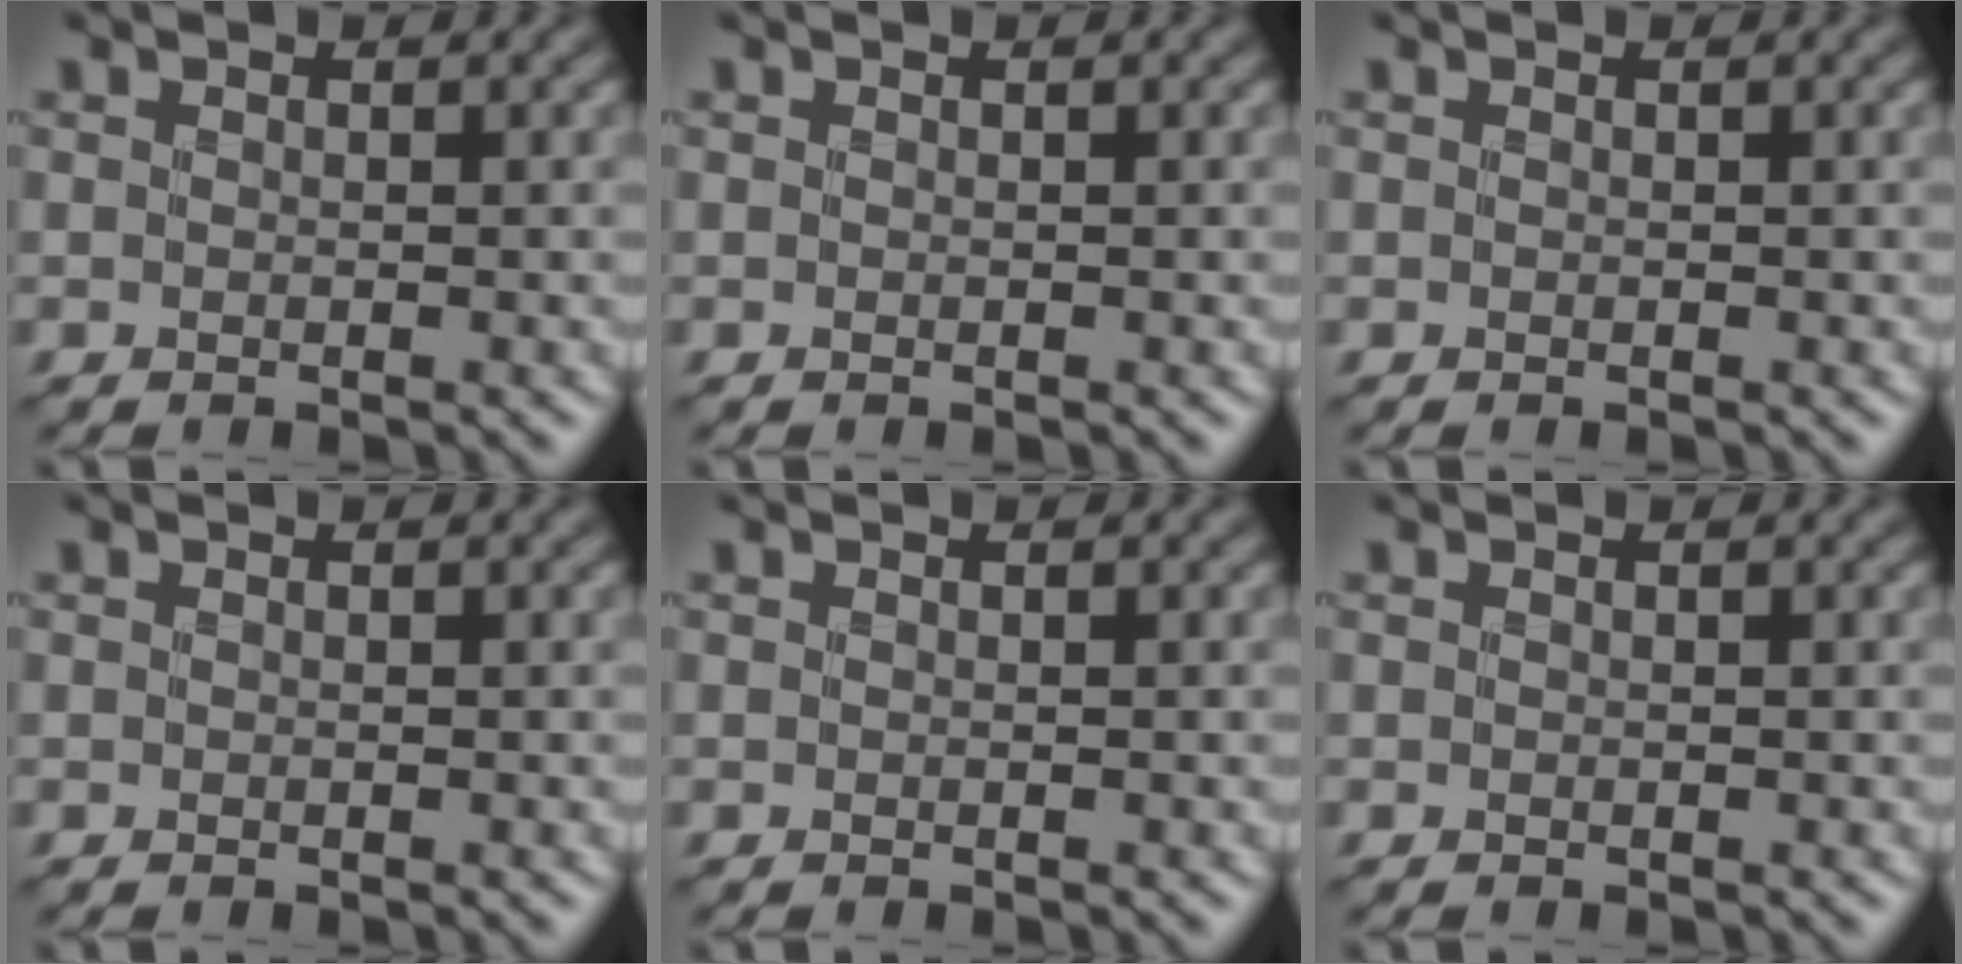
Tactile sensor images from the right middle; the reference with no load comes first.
{"total": 0.0}
{"total": 0.0}
{"total": 0.0}
{"total": 0.0}
{"total": 0.0}